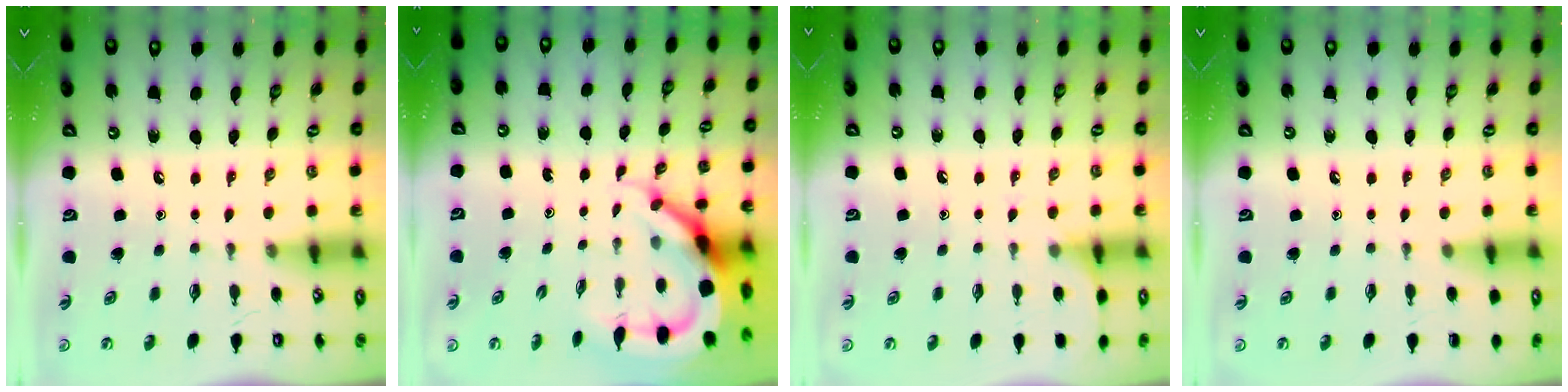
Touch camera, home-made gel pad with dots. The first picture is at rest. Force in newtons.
{"total": 10.9, "press": 10.8, "slide": 1.2}
{"total": 5.1, "press": 5.0, "slide": 0.6}
{"total": 0.0}